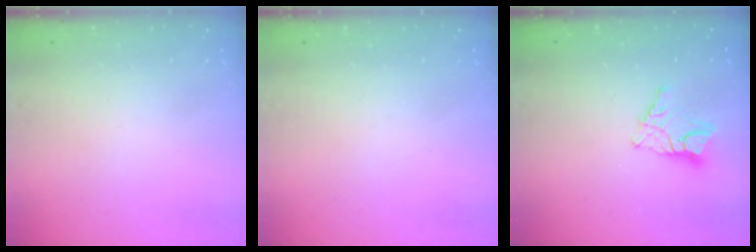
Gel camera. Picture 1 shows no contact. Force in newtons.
{"total": 0.0}
{"total": 9.0, "press": 9.0, "slide": 0.8}